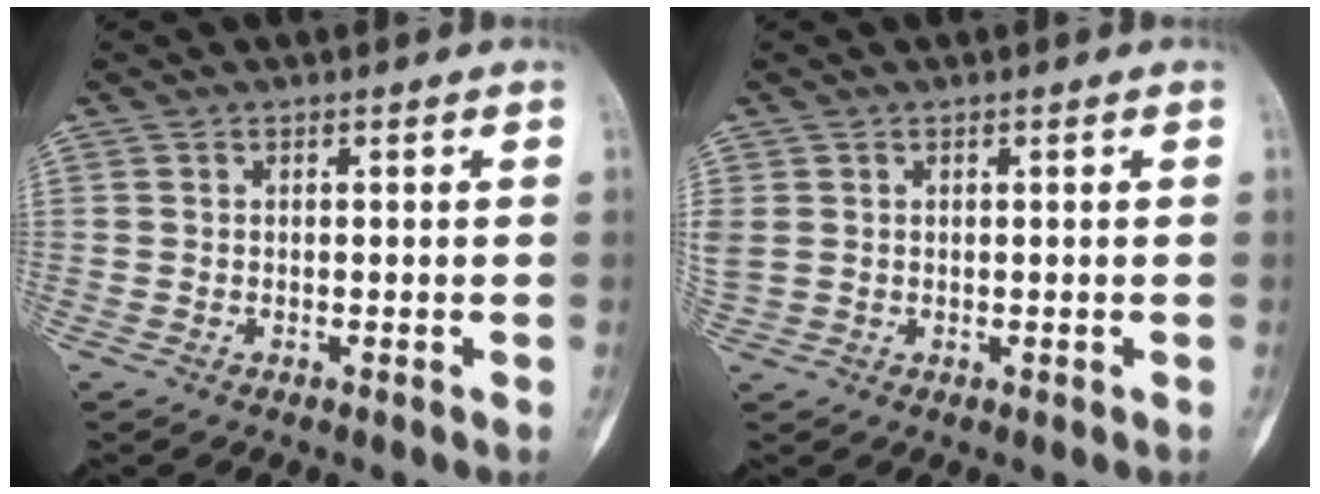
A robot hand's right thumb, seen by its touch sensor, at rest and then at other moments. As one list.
[{"total": 2.9, "force": [0.4, 2.3, 1.6], "torque": [-0.055, 0.011, 0.016]}]